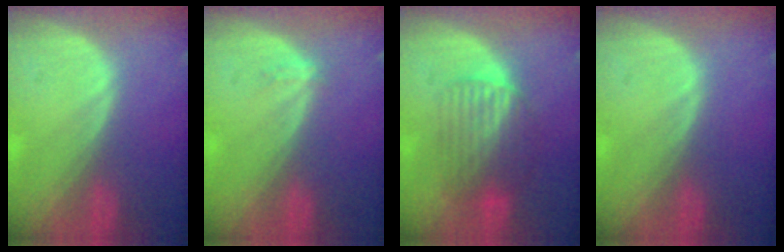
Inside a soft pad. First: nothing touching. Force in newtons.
{"total": 1.2, "press": 0.8, "slide": 0.8}
{"total": 6.5, "press": 6.4, "slide": 1.0}
{"total": 0.0}